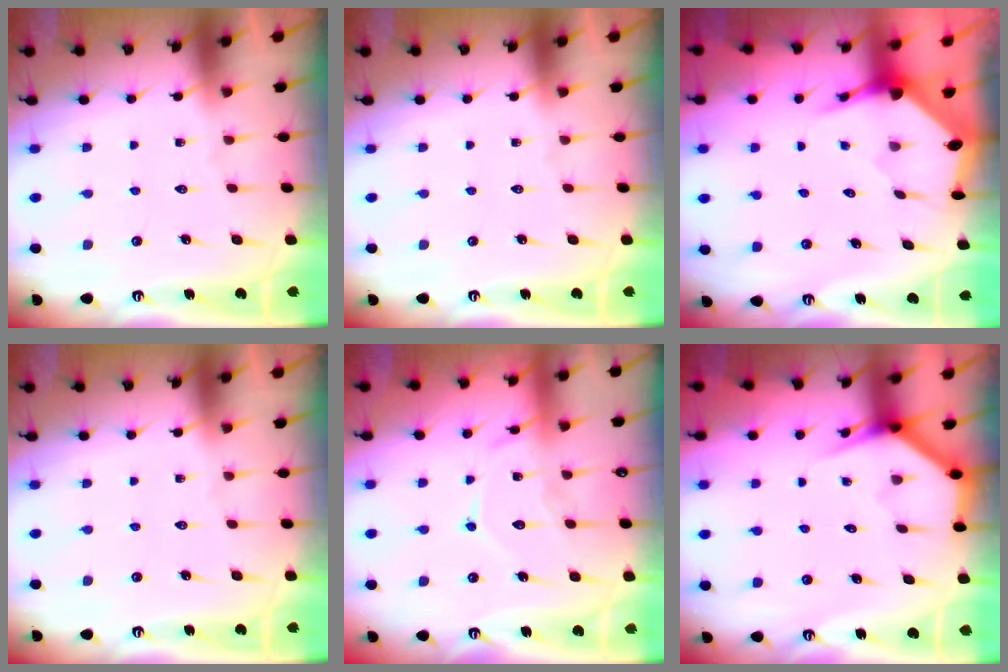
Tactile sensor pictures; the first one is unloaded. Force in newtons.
{"total": 0.0}
{"total": 3.5, "press": 3.5, "slide": 0.5}
{"total": 0.0}
{"total": 11.0, "press": 11.0, "slide": 0.9}
{"total": 3.6, "press": 3.6, "slide": 0.3}